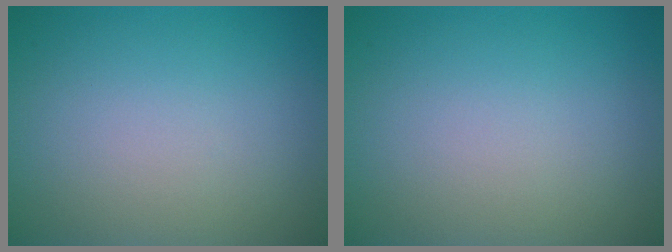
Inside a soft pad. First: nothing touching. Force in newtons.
{"total": 0.0}